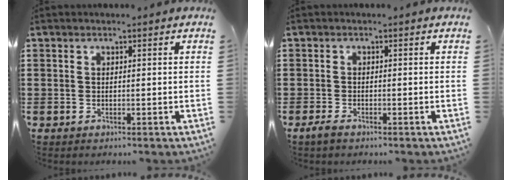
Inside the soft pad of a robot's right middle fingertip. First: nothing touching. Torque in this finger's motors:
{"motor_torque": [1.44, 0.22, 0.19, 0.05]}